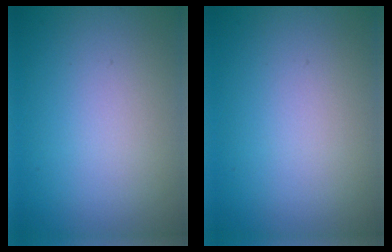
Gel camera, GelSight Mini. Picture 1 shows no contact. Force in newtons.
{"total": 0.0}